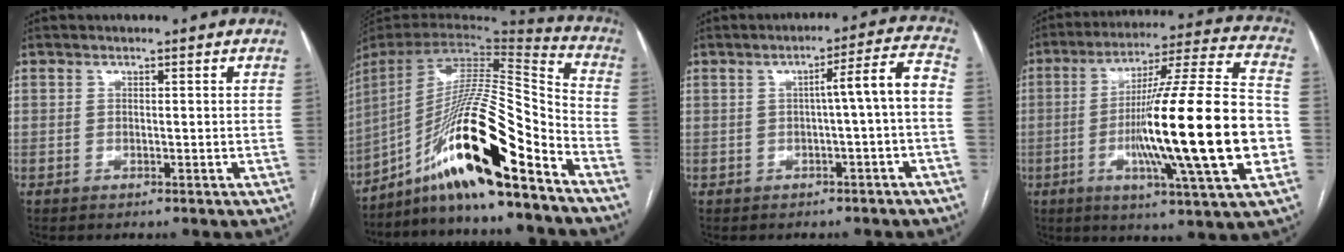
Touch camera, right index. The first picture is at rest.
{"total": 21.1, "force": [-13.5, 0.5, 16.2], "torque": [-0.292, 0.005, -0.242]}
{"total": 6.0, "force": [-0.9, -0.4, 5.9], "torque": [-0.080, 0.019, -0.011]}
{"total": 24.9, "force": [-4.5, 0.3, 24.5], "torque": [-0.374, -0.010, -0.084]}